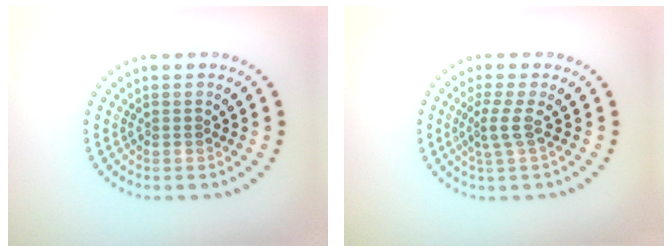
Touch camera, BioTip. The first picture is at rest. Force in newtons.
{"total": 2.2, "press": 1.5, "slide": 1.6}